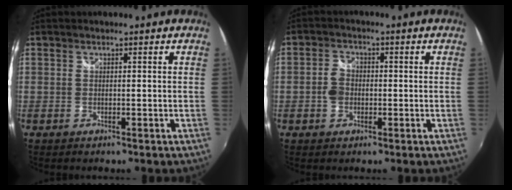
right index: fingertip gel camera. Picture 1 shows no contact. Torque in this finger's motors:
{"motor_torque": [0.48, 0.20, 0.34, 0.08]}